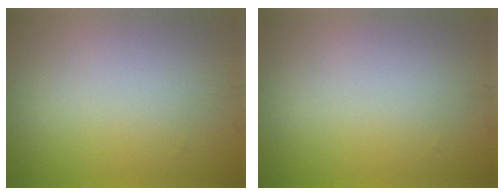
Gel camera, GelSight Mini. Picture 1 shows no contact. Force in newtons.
{"total": 0.0}